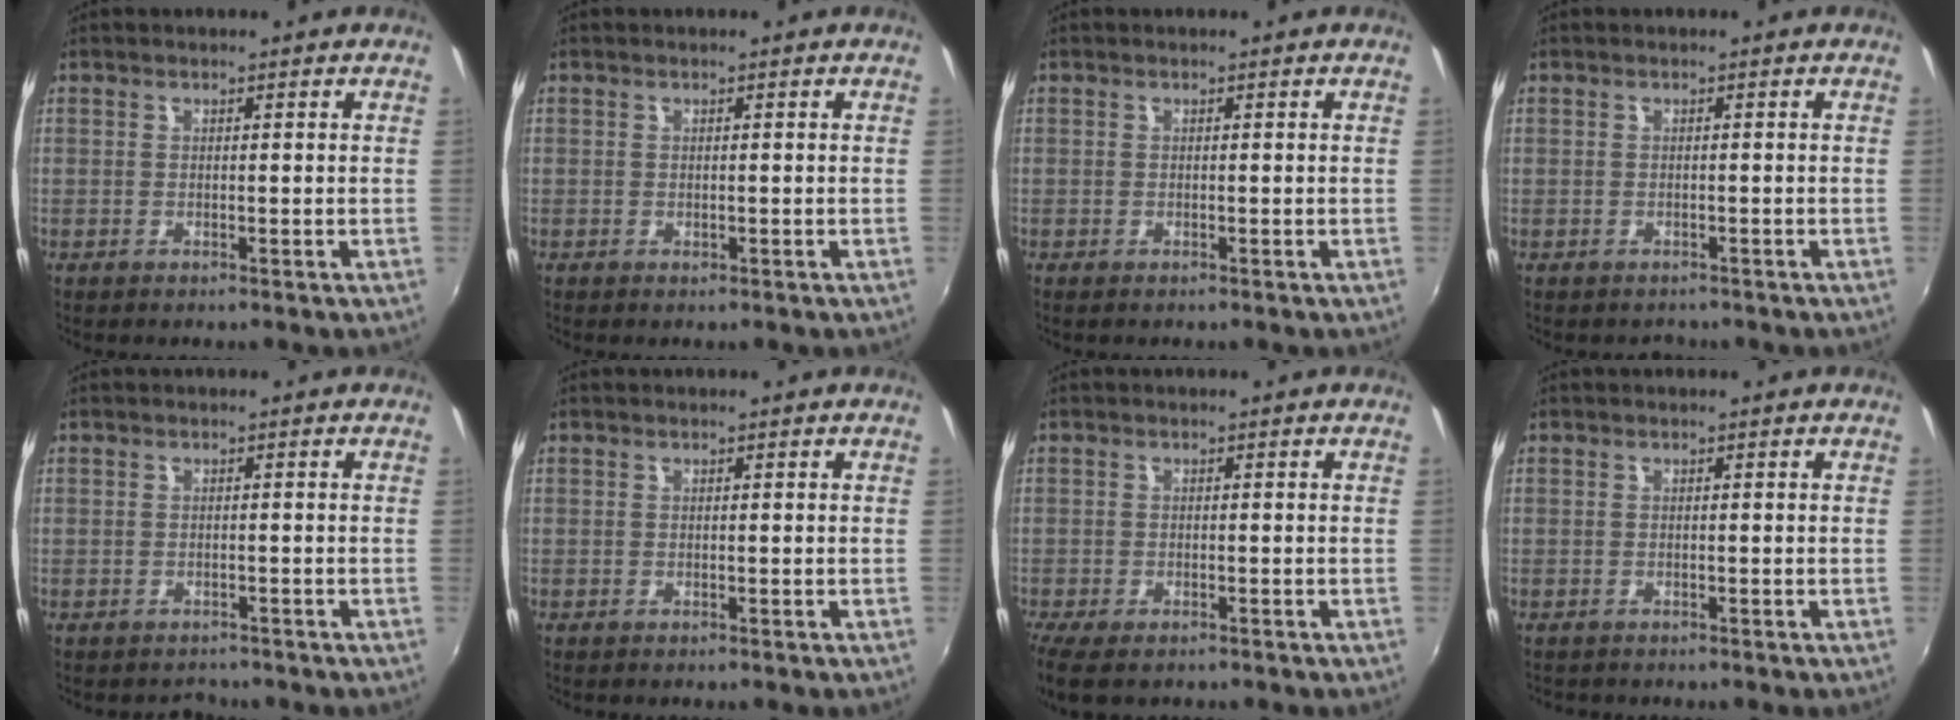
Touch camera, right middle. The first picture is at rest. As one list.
[{"total": 0.0}, {"total": 0.0}, {"total": 1.4, "force": [-1.0, 0.9, -0.1], "torque": [-0.001, 0.001, -0.014]}, {"total": 1.9, "force": [-1.5, 1.2, -0.3], "torque": [-0.001, 0.004, -0.021]}, {"total": 0.0}, {"total": 6.5, "force": [-4.7, 2.3, 3.9], "torque": [-0.093, -0.034, -0.085]}, {"total": 0.7, "force": [-0.6, 0.4, 0.0], "torque": [-0.004, -0.001, -0.010]}]